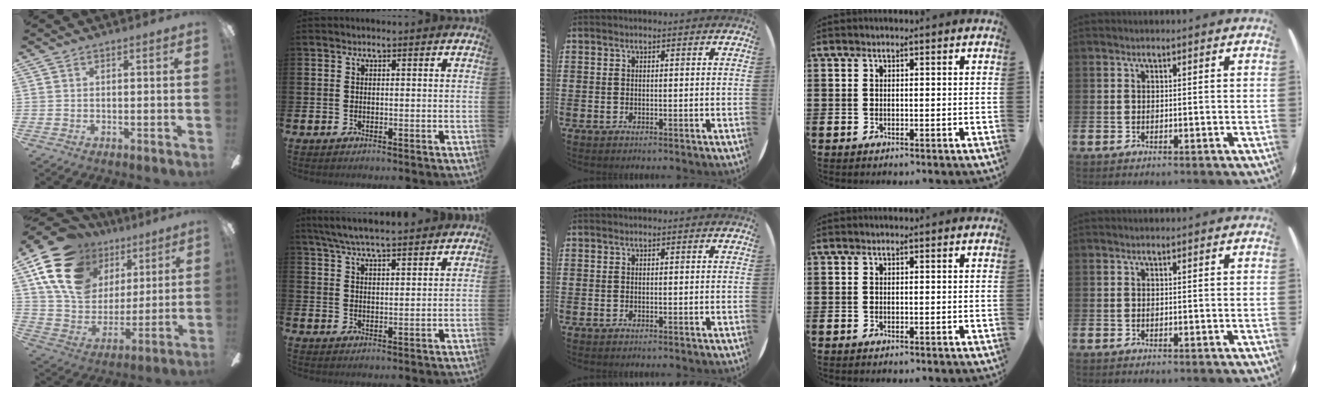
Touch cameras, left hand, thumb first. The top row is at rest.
{"thumb": {"total": 20.7, "force": [10.5, 14.6, 10.2], "torque": [-0.209, -0.037, 0.197]}, "index": {"total": 6.2, "force": [5.9, 0.4, 1.8], "torque": [-0.057, -0.022, 0.109]}}